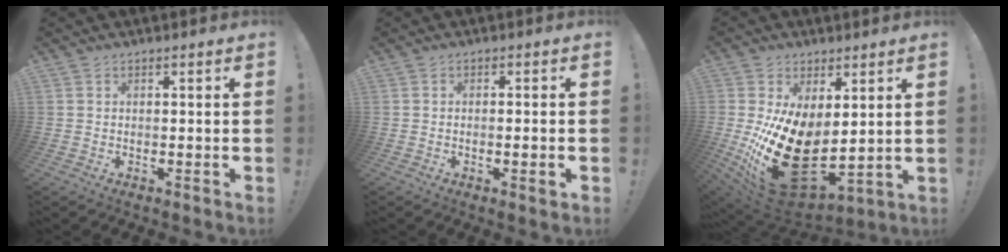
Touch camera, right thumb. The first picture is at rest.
{"total": 2.1, "force": [-0.7, 0.0, 2.0], "torque": [-0.030, -0.001, -0.010]}
{"total": 21.7, "force": [-1.7, 12.9, 17.4], "torque": [-0.312, -0.018, -0.003]}